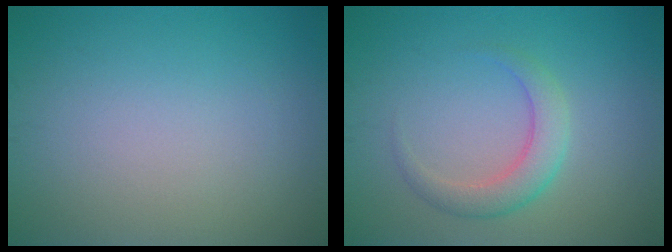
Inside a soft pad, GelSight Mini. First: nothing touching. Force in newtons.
{"total": 2.8, "press": 2.8, "slide": 0.2}